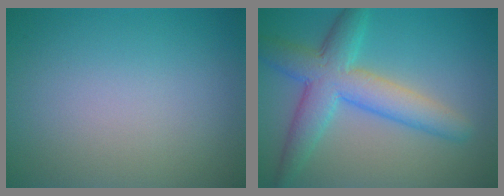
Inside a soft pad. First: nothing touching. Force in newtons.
{"total": 6.3, "press": 6.3, "slide": 0.1}